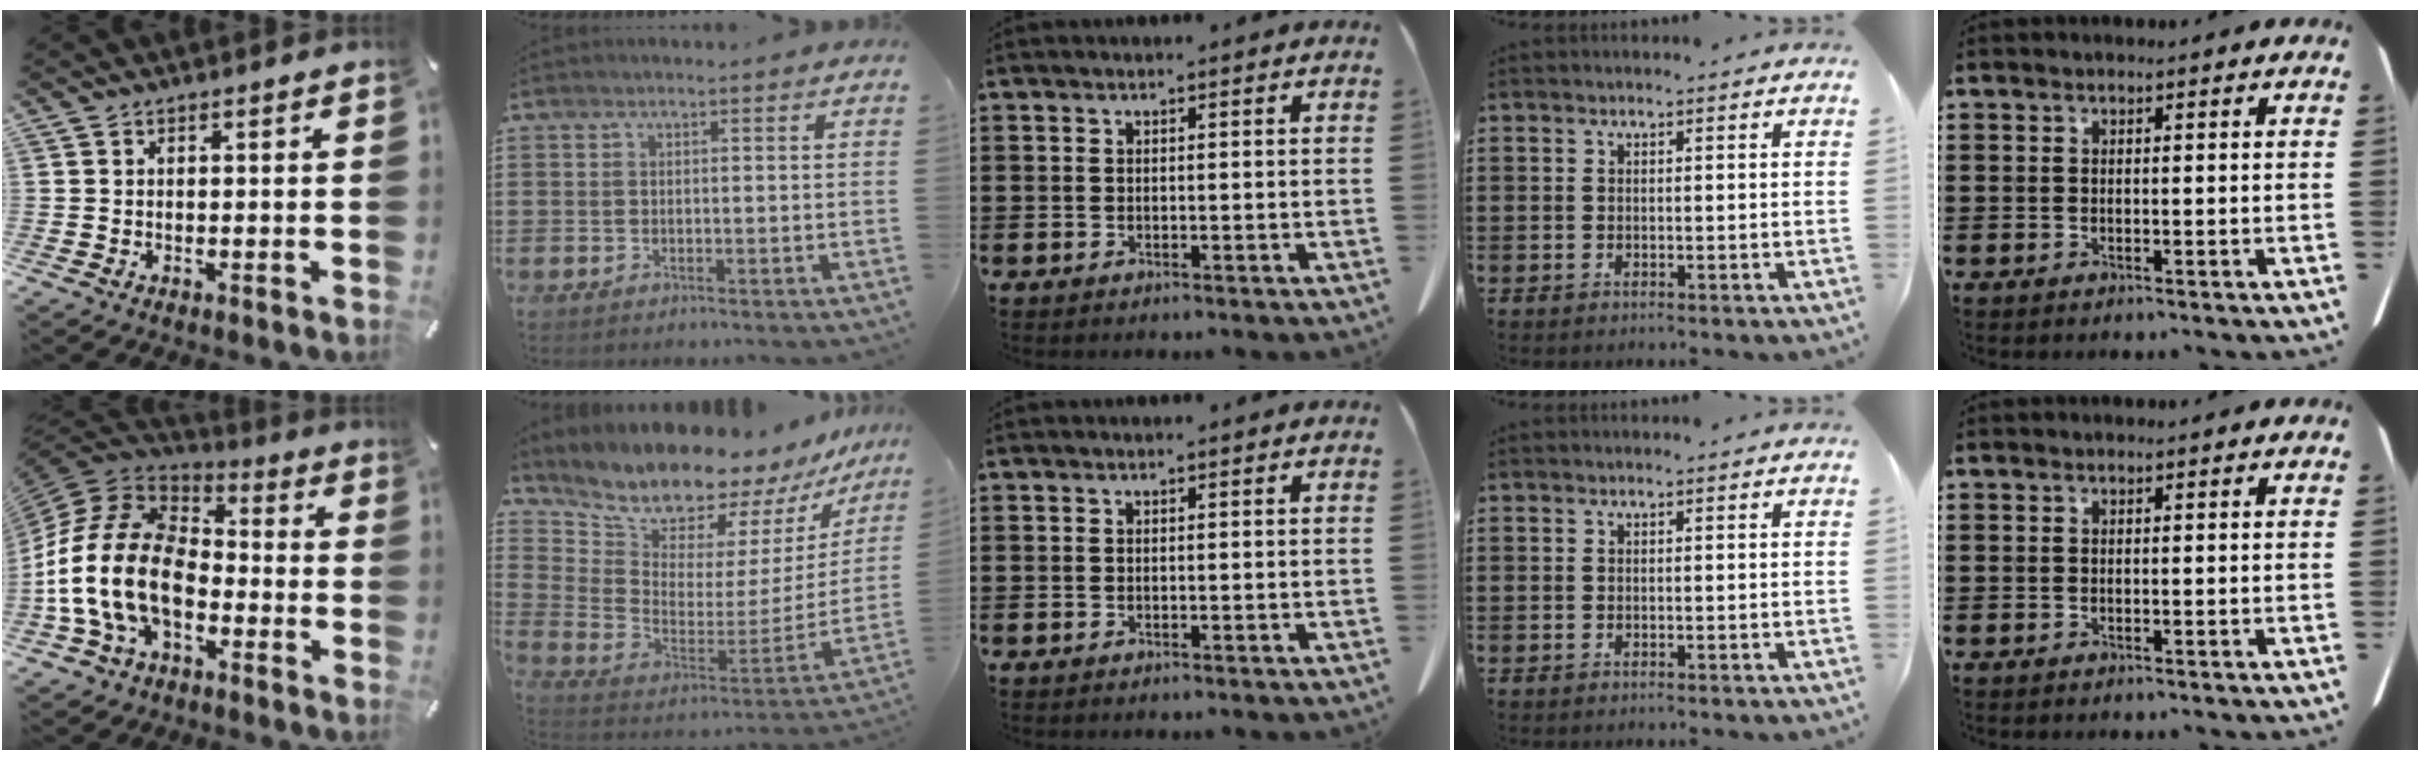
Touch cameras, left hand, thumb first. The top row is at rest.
{"thumb": {"total": 19.5, "force": [-6.8, 12.9, 13.0], "torque": [-0.276, 0.032, -0.120]}, "index": {"total": 10.8, "force": [10.5, 2.4, 1.4], "torque": [-0.078, -0.096, 0.181]}}